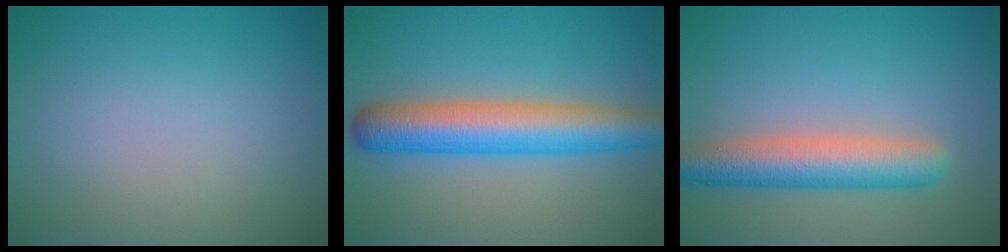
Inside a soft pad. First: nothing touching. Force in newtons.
{"total": 7.1, "press": 7.1, "slide": 0.2}
{"total": 5.6, "press": 5.6, "slide": 0.1}